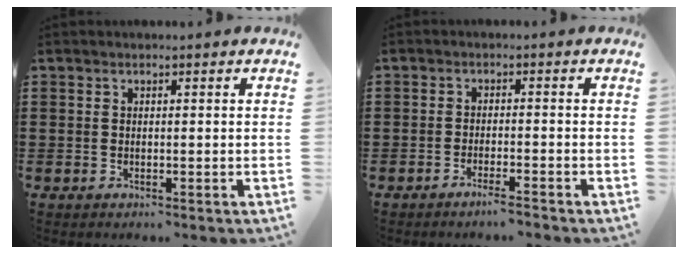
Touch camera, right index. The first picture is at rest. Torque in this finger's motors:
{"motor_torque": [1.23, 0.91, 0.06, 0.03]}